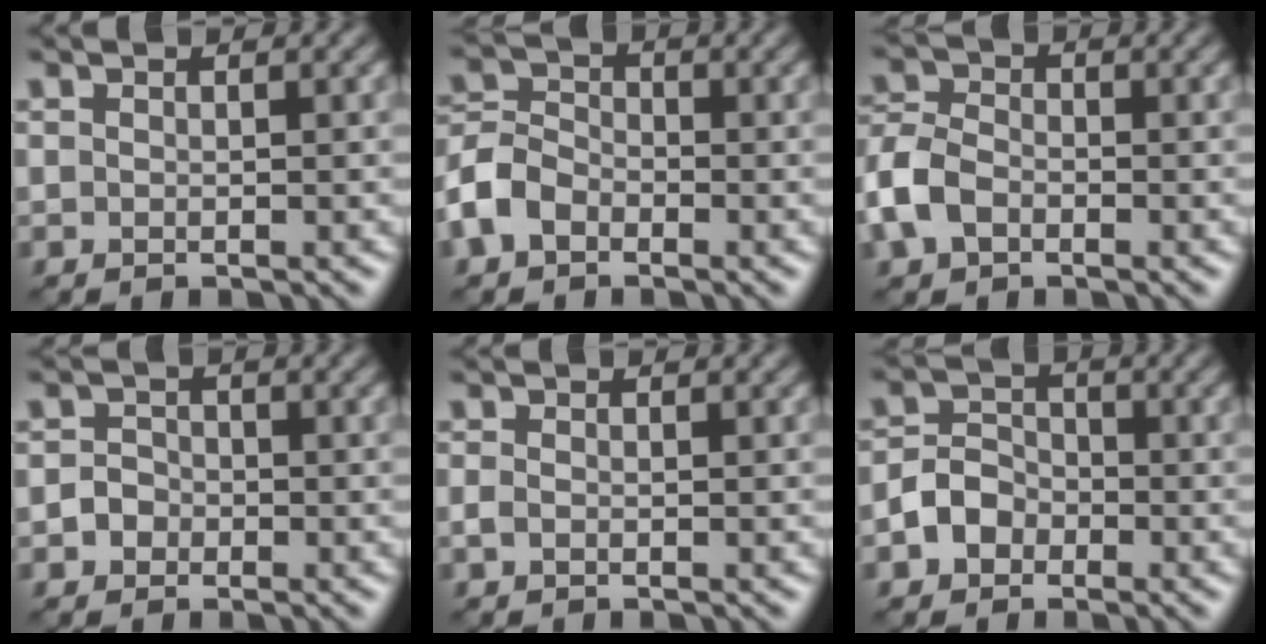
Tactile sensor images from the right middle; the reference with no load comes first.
{"total": 4.2, "force": [-2.3, 2.9, 2.0], "torque": [-0.047, 0.004, -0.060]}
{"total": 4.8, "force": [-2.0, 3.3, 2.8], "torque": [-0.069, 0.004, -0.057]}
{"total": 1.6, "force": [-0.7, 1.4, 0.4], "torque": [0.011, -0.002, -0.022]}
{"total": 0.8, "force": [-0.3, 0.5, 0.4], "torque": [-0.012, 0.000, -0.011]}
{"total": 3.1, "force": [-1.6, 2.4, 1.2], "torque": [-0.017, 0.004, -0.037]}